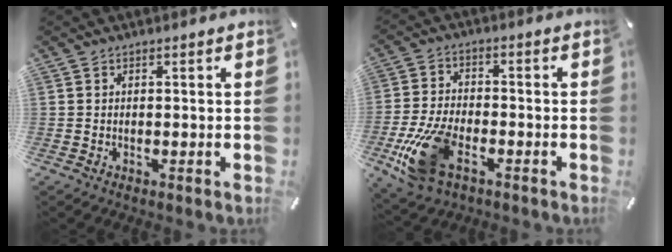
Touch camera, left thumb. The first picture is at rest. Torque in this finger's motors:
{"motor_torque": [1.34, 1.59, 0.83, 0.67, 0.15]}